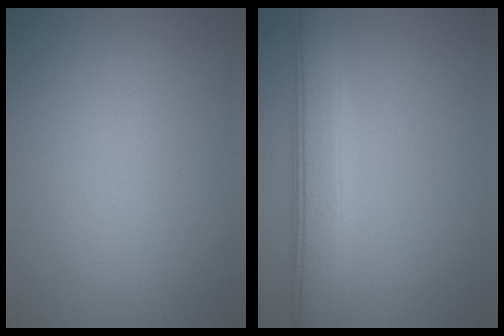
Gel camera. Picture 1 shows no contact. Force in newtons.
{"total": 6.0, "press": 5.9, "slide": 0.5}